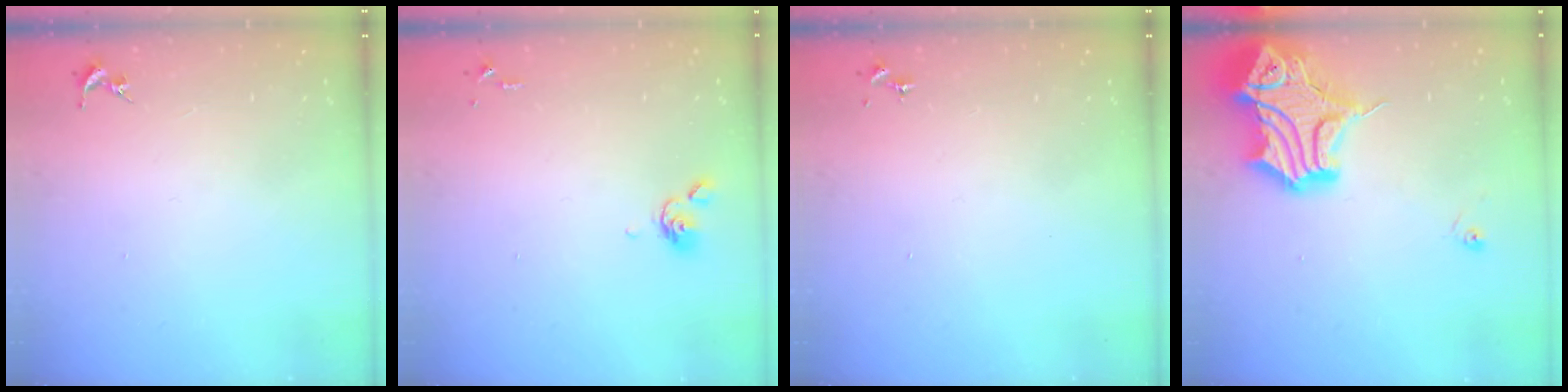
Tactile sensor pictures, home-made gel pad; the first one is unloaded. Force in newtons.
{"total": 5.2, "press": 5.1, "slide": 1.1}
{"total": 0.0}
{"total": 20.1, "press": 20.0, "slide": 2.2}